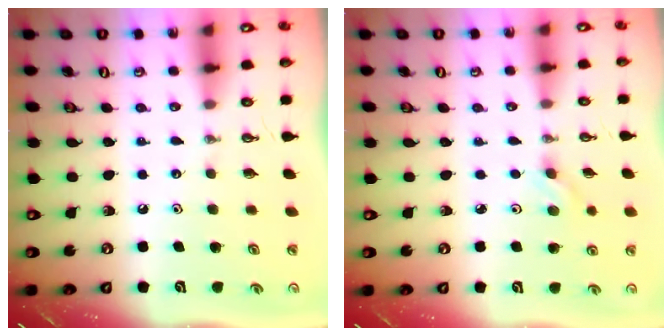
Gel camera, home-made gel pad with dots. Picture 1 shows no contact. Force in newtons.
{"total": 3.0, "press": 2.6, "slide": 1.5}